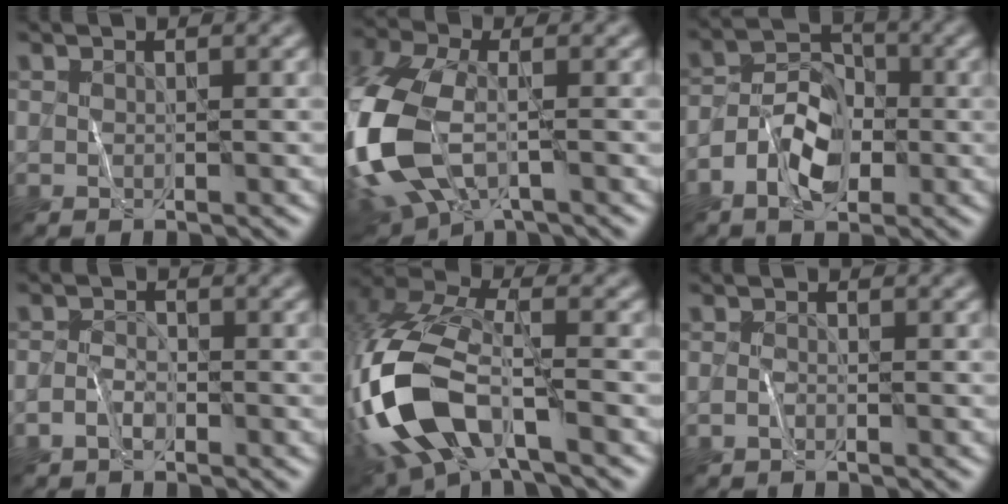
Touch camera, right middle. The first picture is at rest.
{"total": 11.4, "force": [-3.5, 6.2, 8.9], "torque": [-0.236, -0.015, -0.069]}
{"total": 5.0, "force": [-2.2, 2.9, 3.5], "torque": [-0.058, 0.005, -0.042]}
{"total": 1.5, "force": [-1.1, 0.7, 0.8], "torque": [-0.014, 0.004, -0.022]}
{"total": 13.2, "force": [-4.6, 6.2, 10.7], "torque": [-0.251, -0.010, -0.089]}
{"total": 0.6, "force": [-0.5, 0.1, 0.3], "torque": [-0.008, 0.001, -0.010]}